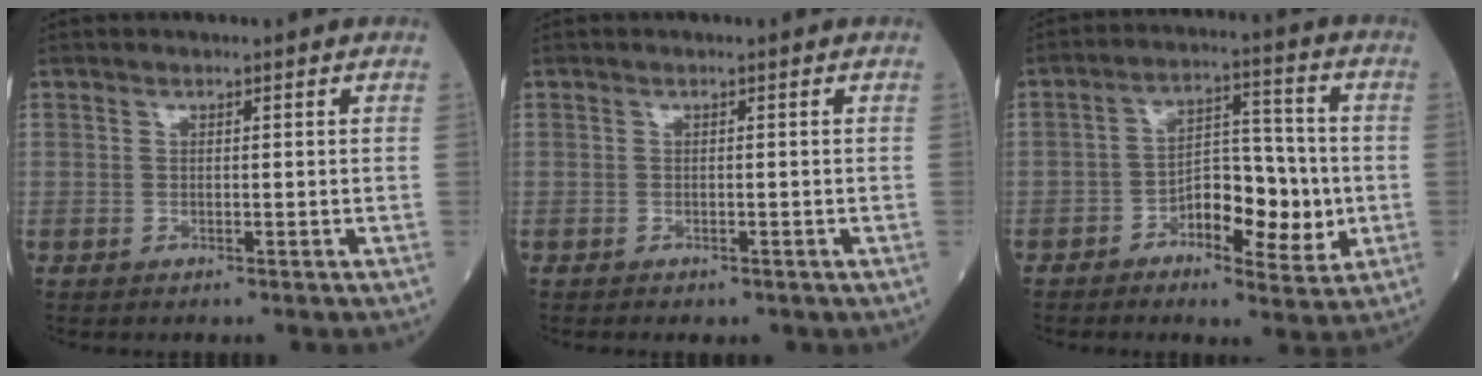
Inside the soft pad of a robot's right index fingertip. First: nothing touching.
{"total": 1.7, "force": [-1.2, 1.0, 0.7], "torque": [-0.014, -0.002, -0.009]}
{"total": 9.8, "force": [-2.7, 4.5, 8.3], "torque": [-0.126, 0.015, -0.046]}